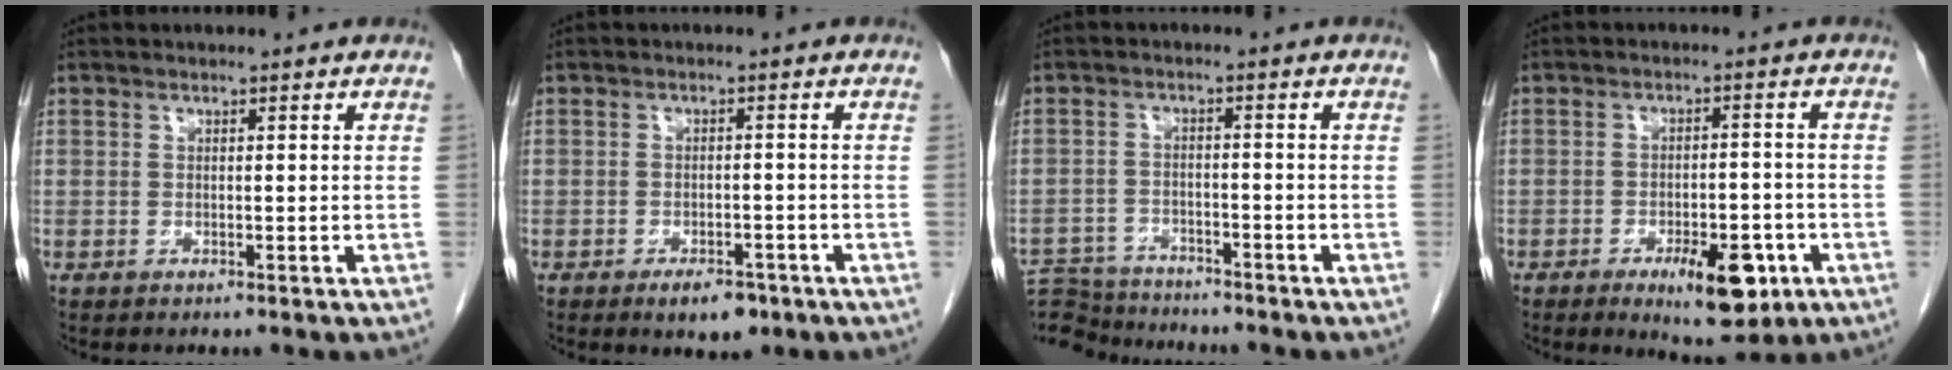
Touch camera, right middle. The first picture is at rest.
{"total": 4.1, "force": [-2.6, 1.8, 2.5], "torque": [-0.036, 0.000, -0.032]}
{"total": 9.4, "force": [-9.1, 2.0, 1.0], "torque": [-0.024, 0.004, -0.150]}
{"total": 9.1, "force": [-4.4, 3.3, 7.3], "torque": [-0.102, -0.006, -0.056]}